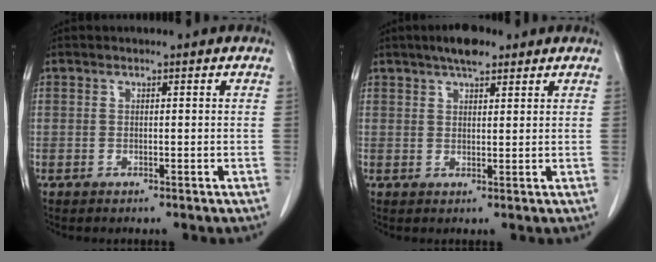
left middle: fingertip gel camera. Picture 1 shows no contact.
{"total": 5.0, "force": [3.6, 1.5, 3.1], "torque": [-0.056, 0.011, 0.057]}